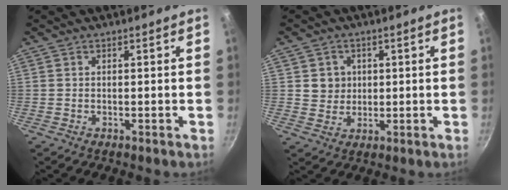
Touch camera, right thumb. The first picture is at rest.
{"total": 4.5, "force": [1.0, 4.3, 1.1], "torque": [0.006, 0.003, 0.018]}